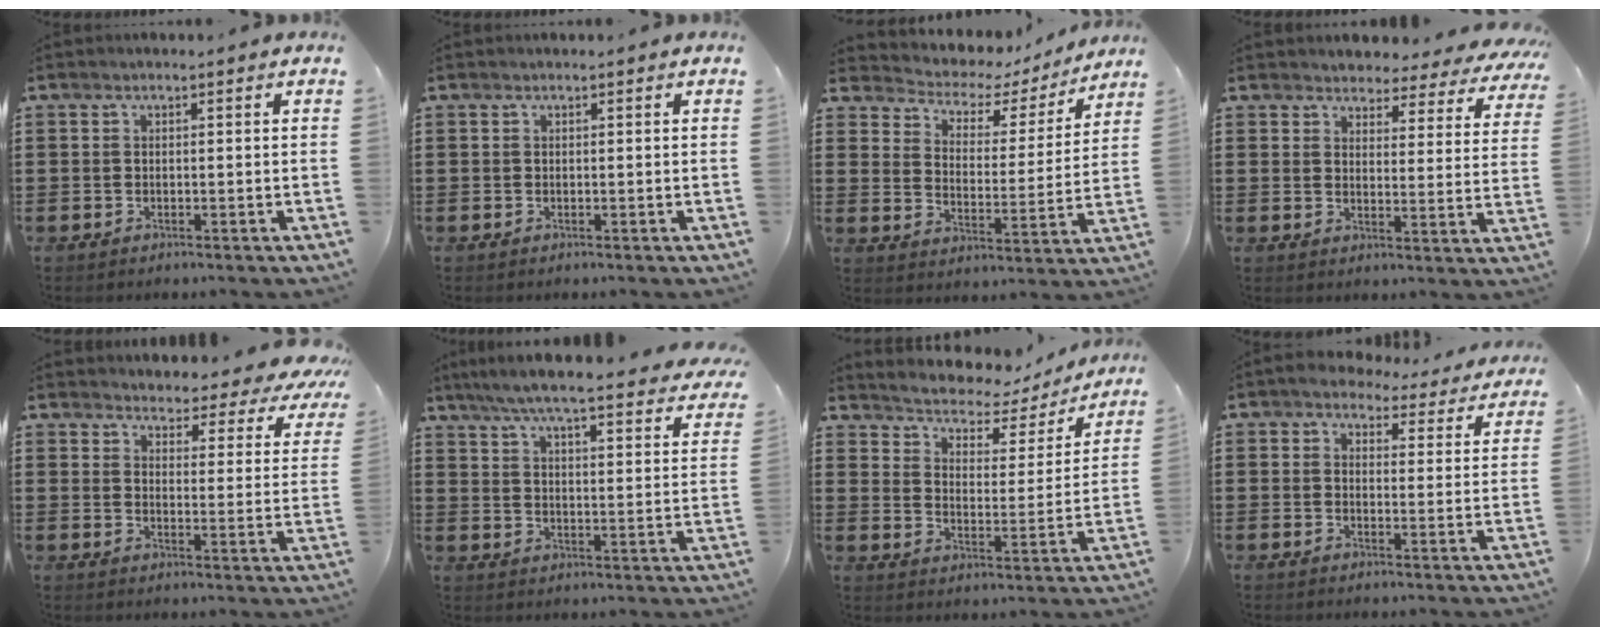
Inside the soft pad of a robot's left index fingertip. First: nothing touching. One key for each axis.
{"total": 0.0}
{"total": 3.8, "fx": 3.3, "fy": 1.8, "fz": 0.8, "tx": -0.041, "ty": -0.030, "tz": 0.047}
{"total": 3.5, "fx": 3.4, "fy": 0.7, "fz": 0.1, "tx": -0.019, "ty": -0.030, "tz": 0.055}
{"total": 3.7, "fx": 3.7, "fy": 0.2, "fz": 0.6, "tx": -0.026, "ty": -0.039, "tz": 0.057}
{"total": 5.9, "fx": 5.1, "fy": -0.5, "fz": 3.0, "tx": -0.080, "ty": -0.043, "tz": 0.083}
{"total": 3.6, "fx": 3.4, "fy": 1.1, "fz": 0.8, "tx": -0.038, "ty": -0.031, "tz": 0.048}
{"total": 3.8, "fx": 3.7, "fy": 0.8, "fz": 0.7, "tx": -0.025, "ty": -0.025, "tz": 0.062}